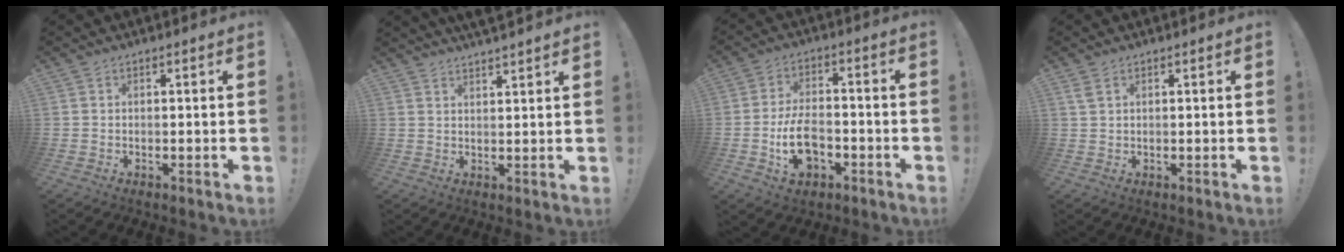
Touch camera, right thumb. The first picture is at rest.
{"total": 3.7, "force": [3.6, 0.2, 1.0], "torque": [-0.013, -0.023, 0.063]}
{"total": 12.4, "force": [-4.3, 7.9, 8.5], "torque": [-0.137, 0.022, -0.075]}
{"total": 2.7, "force": [1.5, 1.4, 1.7], "torque": [-0.026, -0.003, 0.027]}